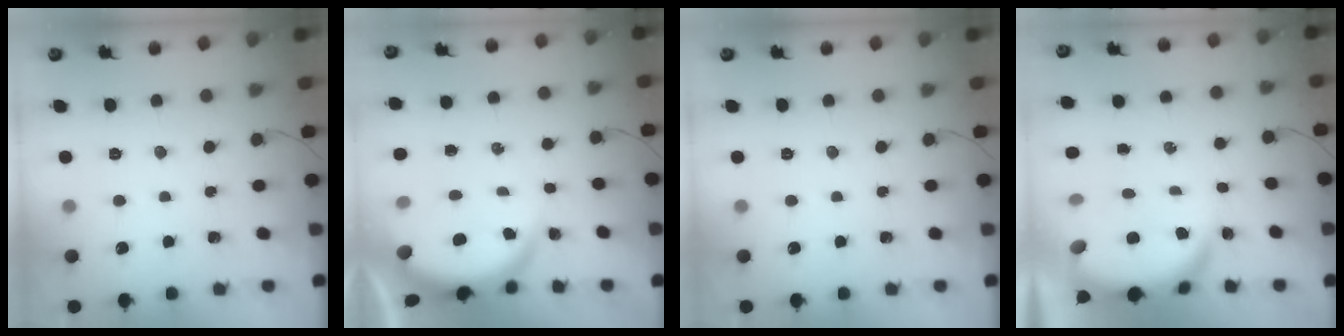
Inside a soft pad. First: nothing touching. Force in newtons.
{"total": 3.8, "press": 3.8, "slide": 0.1}
{"total": 0.0}
{"total": 6.3, "press": 6.2, "slide": 0.9}